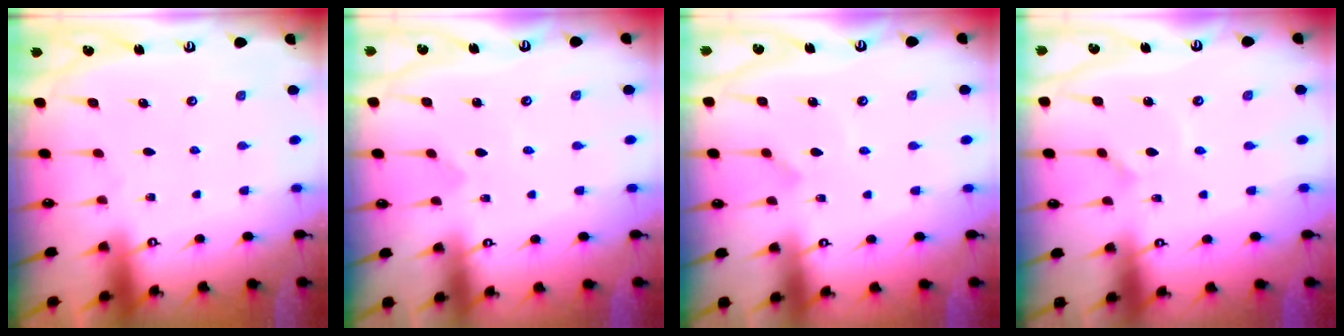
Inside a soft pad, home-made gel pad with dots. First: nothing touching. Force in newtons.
{"total": 0.7, "press": 0.7, "slide": 0.1}
{"total": 3.0, "press": 3.0, "slide": 0.2}
{"total": 2.4, "press": 2.4, "slide": 0.2}